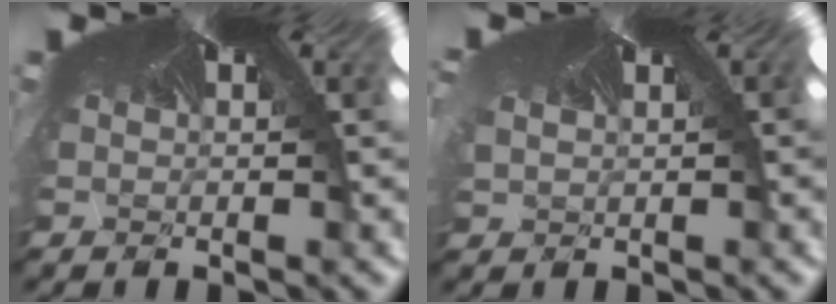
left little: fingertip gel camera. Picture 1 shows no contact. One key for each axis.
{"total": 1.4, "fx": 0.4, "fy": 0.5, "fz": 1.3, "tx": -0.043, "ty": 0.004, "tz": 0.015}